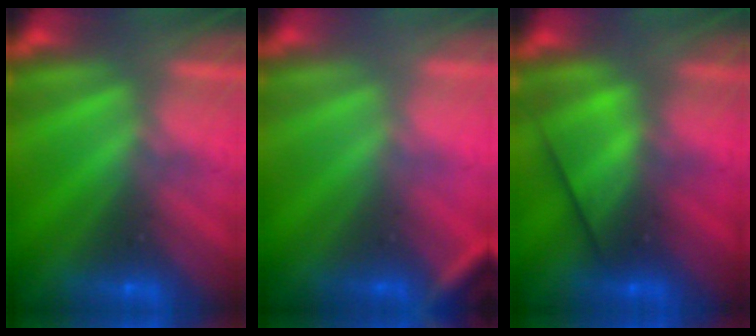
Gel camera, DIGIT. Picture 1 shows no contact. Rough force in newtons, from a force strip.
{"total": 2.5}
{"total": 2.6}